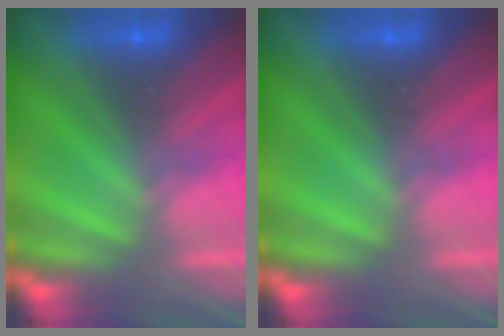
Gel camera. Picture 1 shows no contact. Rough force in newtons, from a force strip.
{"total": 0.0}